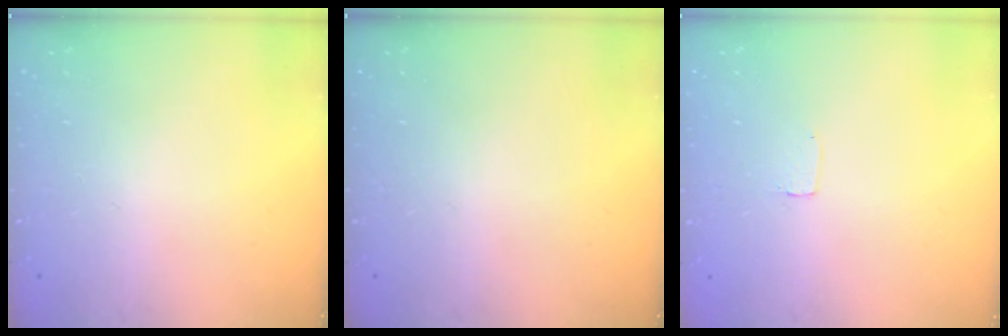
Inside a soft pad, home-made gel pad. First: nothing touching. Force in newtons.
{"total": 0.0}
{"total": 1.7, "press": 1.7, "slide": 0.1}